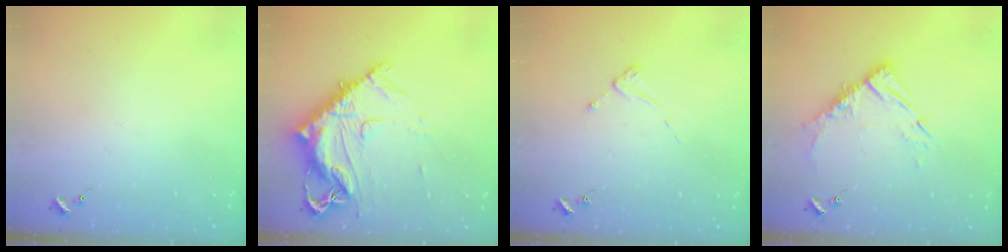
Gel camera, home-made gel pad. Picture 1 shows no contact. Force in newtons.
{"total": 14.6, "press": 14.5, "slide": 1.5}
{"total": 2.0, "press": 2.0, "slide": 0.3}
{"total": 10.7, "press": 10.7, "slide": 0.9}